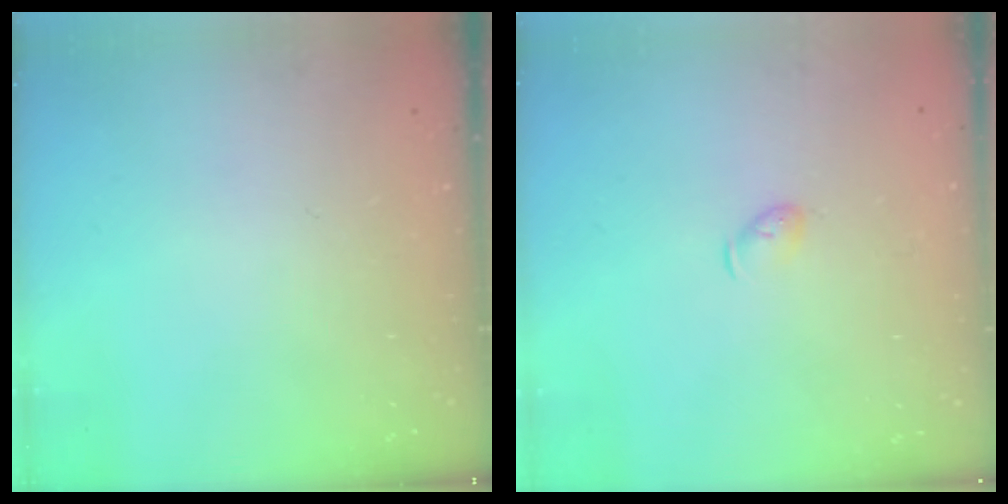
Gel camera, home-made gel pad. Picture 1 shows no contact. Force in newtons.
{"total": 3.7, "press": 3.6, "slide": 0.7}